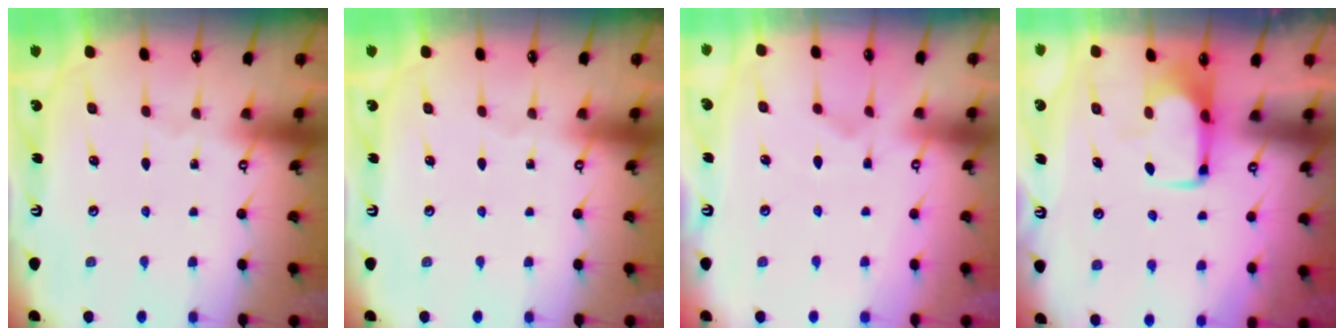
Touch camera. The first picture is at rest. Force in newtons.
{"total": 0.0}
{"total": 3.7, "press": 3.5, "slide": 1.2}
{"total": 1.9, "press": 1.9, "slide": 0.4}